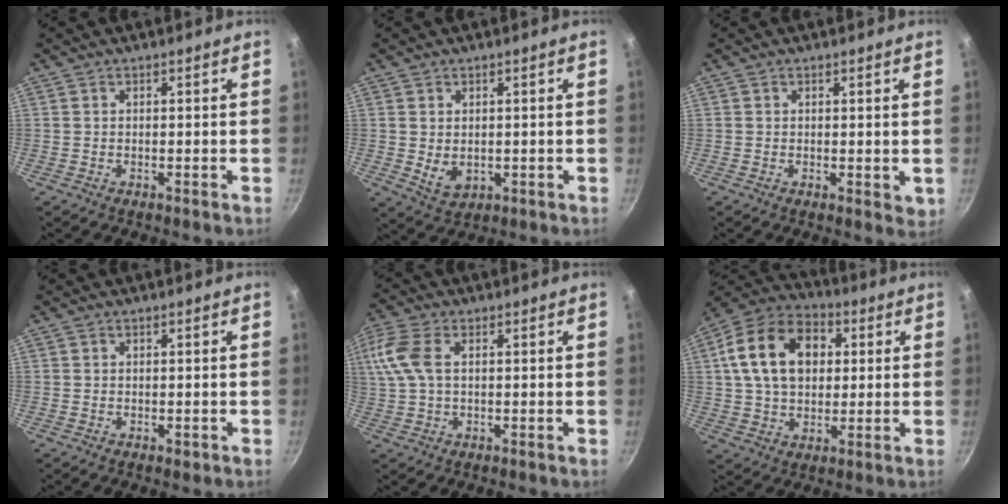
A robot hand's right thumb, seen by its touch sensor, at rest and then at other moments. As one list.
[{"total": 4.4, "force": [0.3, 3.3, 3.0], "torque": [-0.047, -0.014, 0.014]}, {"total": 2.1, "force": [0.5, 1.4, 1.5], "torque": [-0.018, -0.003, 0.007]}, {"total": 0.9, "force": [-0.2, 0.7, 0.5], "torque": [-0.004, 0.000, -0.003]}, {"total": 8.6, "force": [2.0, 5.0, 6.7], "torque": [-0.150, 0.015, 0.035]}, {"total": 17.7, "force": [3.9, 12.5, 11.9], "torque": [-0.182, 0.019, 0.056]}]